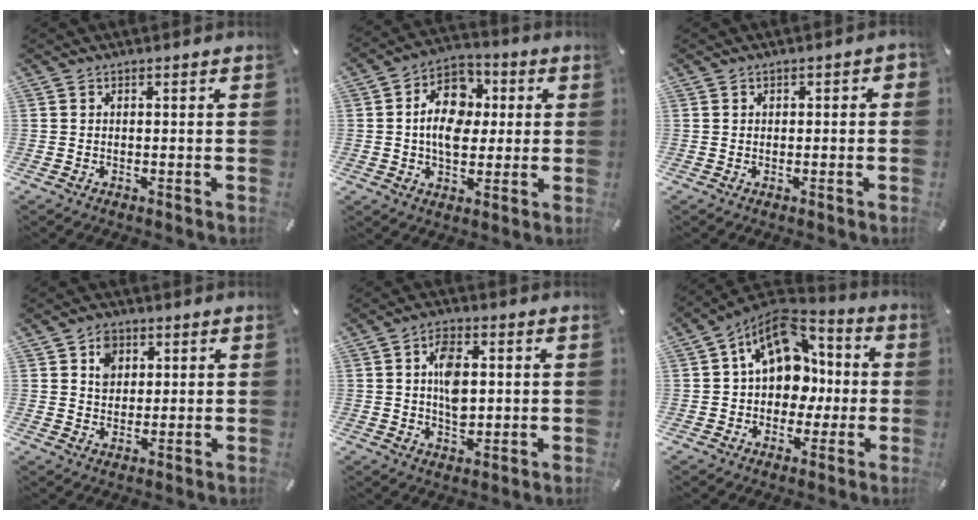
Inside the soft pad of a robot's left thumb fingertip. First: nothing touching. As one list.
[{"total": 12.3, "force": [0.6, 9.4, 8.0], "torque": [-0.137, 0.015, 0.012]}, {"total": 1.0, "force": [-0.2, 0.9, 0.4], "torque": [-0.007, 0.004, -0.005]}, {"total": 5.5, "force": [2.1, 4.7, 2.1], "torque": [-0.031, 0.001, 0.035]}, {"total": 7.9, "force": [1.1, 4.9, 6.1], "torque": [-0.105, 0.002, 0.014]}, {"total": 14.8, "force": [2.6, 11.8, 8.5], "torque": [-0.139, -0.018, 0.050]}]